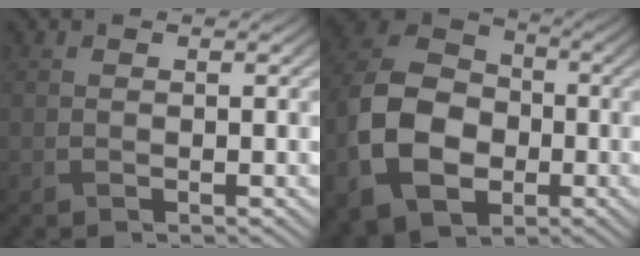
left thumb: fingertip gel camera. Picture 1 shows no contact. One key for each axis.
{"total": 13.2, "fx": -3.7, "fy": 9.4, "fz": 8.5, "tx": -0.204, "ty": -0.023, "tz": -0.077}